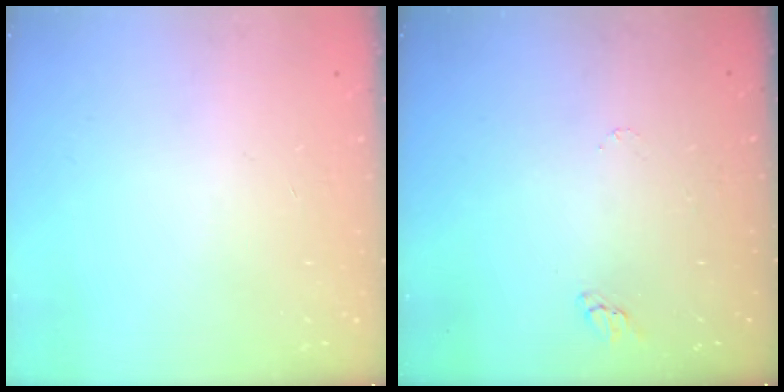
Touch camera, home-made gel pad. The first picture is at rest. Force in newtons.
{"total": 2.9, "press": 2.9, "slide": 0.2}